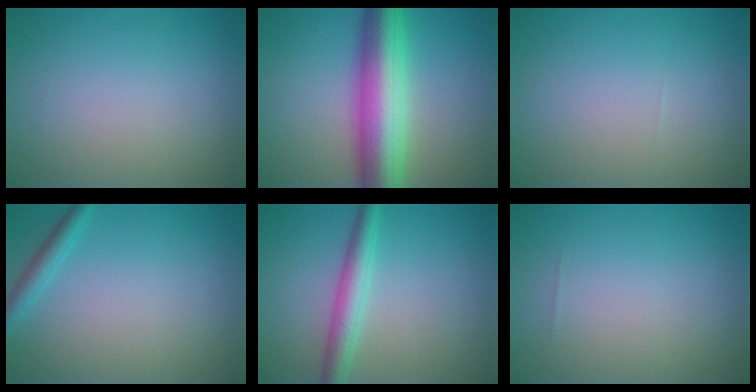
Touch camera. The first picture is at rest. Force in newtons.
{"total": 9.9, "press": 9.9, "slide": 0.2}
{"total": 0.0}
{"total": 1.8, "press": 1.8, "slide": 0.1}
{"total": 3.4, "press": 3.4, "slide": 0.0}
{"total": 0.0}